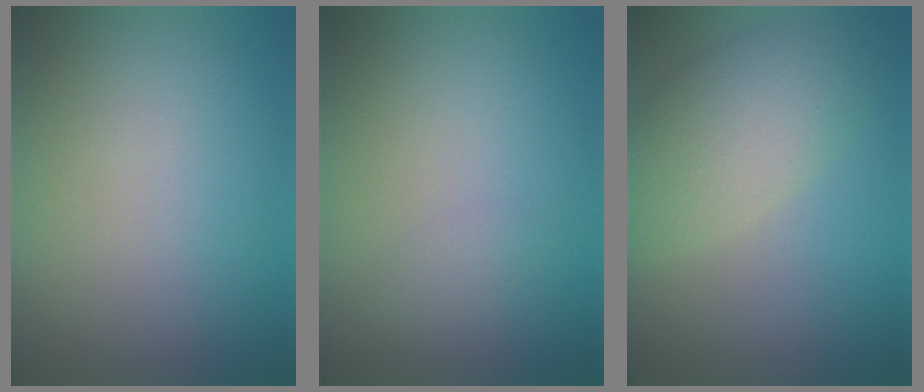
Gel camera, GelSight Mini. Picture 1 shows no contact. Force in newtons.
{"total": 0.9, "press": 0.9, "slide": 0.1}
{"total": 5.6, "press": 5.6, "slide": 0.5}